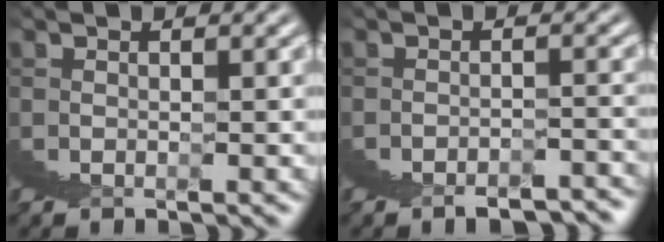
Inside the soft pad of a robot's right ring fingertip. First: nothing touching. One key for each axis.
{"total": 2.0, "fx": -1.9, "fy": -0.5, "fz": -0.4, "tx": 0.030, "ty": 0.004, "tz": -0.035}